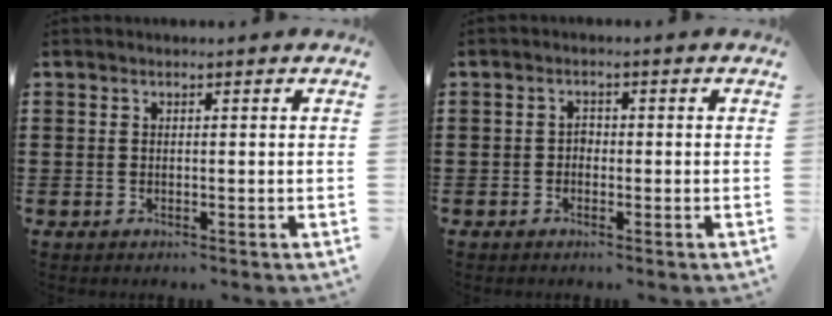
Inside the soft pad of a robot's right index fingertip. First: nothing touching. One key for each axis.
{"total": 1.2, "fx": -0.6, "fy": 0.9, "fz": 0.6, "tx": -0.016, "ty": 0.001, "tz": -0.013}